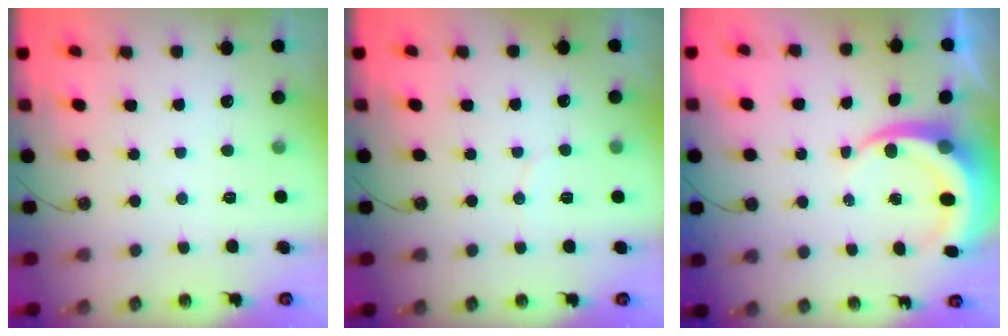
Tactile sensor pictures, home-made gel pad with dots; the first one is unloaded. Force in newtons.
{"total": 3.2, "press": 3.2, "slide": 0.3}
{"total": 7.3, "press": 7.3, "slide": 0.9}